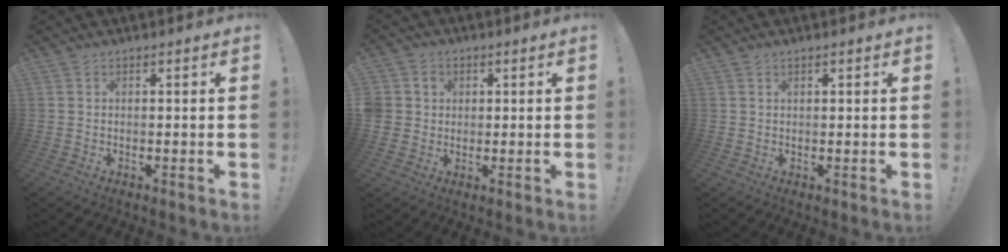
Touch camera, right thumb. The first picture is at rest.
{"total": 4.8, "force": [0.9, 4.7, 1.0], "torque": [-0.026, 0.001, 0.019]}
{"total": 1.0, "force": [0.6, 0.5, 0.6], "torque": [-0.007, 0.000, 0.009]}